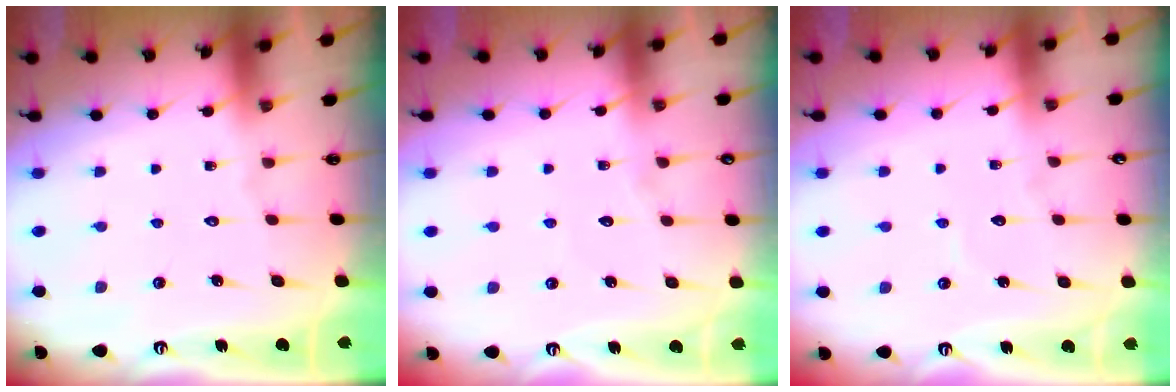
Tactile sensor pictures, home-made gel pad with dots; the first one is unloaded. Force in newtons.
{"total": 3.0, "press": 3.0, "slide": 0.3}
{"total": 3.9, "press": 3.9, "slide": 0.3}